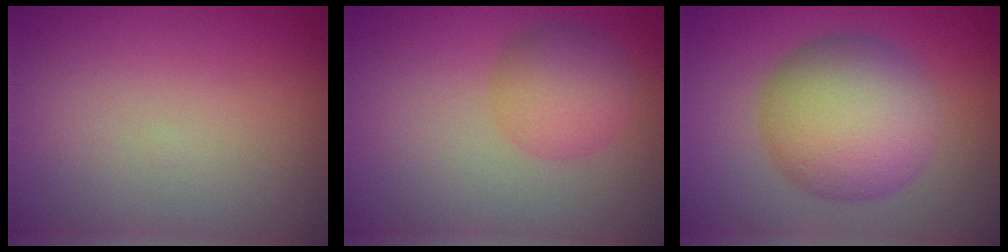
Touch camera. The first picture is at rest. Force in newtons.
{"total": 3.9, "press": 3.9, "slide": 0.1}
{"total": 9.2, "press": 9.2, "slide": 0.3}